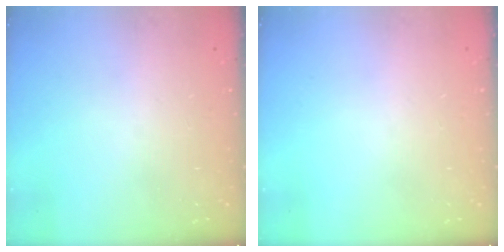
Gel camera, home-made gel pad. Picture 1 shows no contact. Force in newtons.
{"total": 0.0}